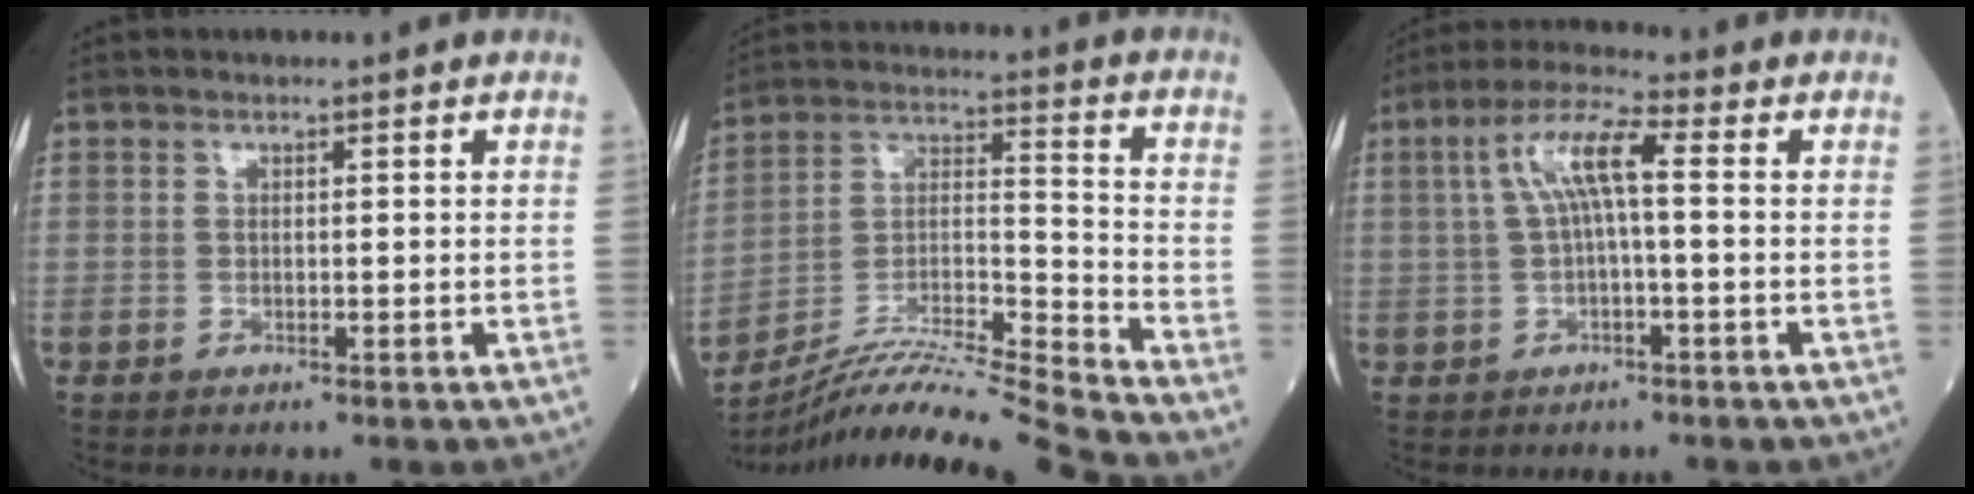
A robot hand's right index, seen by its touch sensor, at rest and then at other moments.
{"total": 16.2, "force": [-15.0, -3.4, 5.2], "torque": [-0.087, 0.013, -0.270]}
{"total": 7.1, "force": [1.0, 1.1, 7.0], "torque": [-0.136, 0.030, 0.016]}